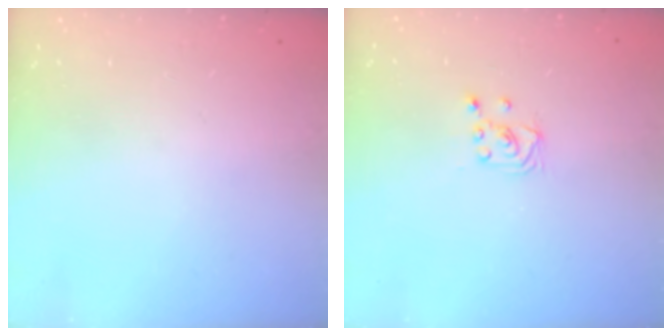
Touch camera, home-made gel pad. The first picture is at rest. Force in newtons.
{"total": 2.0, "press": 2.0, "slide": 0.2}